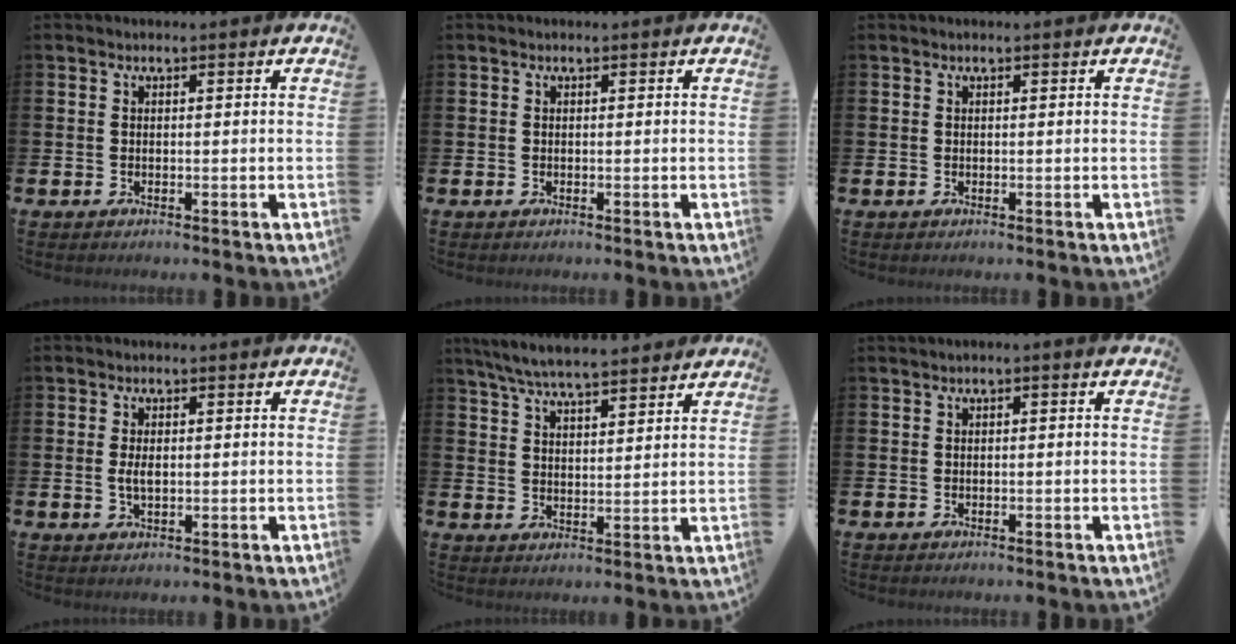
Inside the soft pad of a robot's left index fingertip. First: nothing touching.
{"total": 0.0}
{"total": 0.0}
{"total": 2.3, "force": [0.0, 1.1, 2.0], "torque": [-0.026, -0.001, -0.004]}
{"total": 6.7, "force": [6.4, 0.7, 2.0], "torque": [-0.056, -0.026, 0.115]}
{"total": 0.6, "force": [-0.2, 0.1, 0.6], "torque": [-0.015, 0.002, -0.003]}